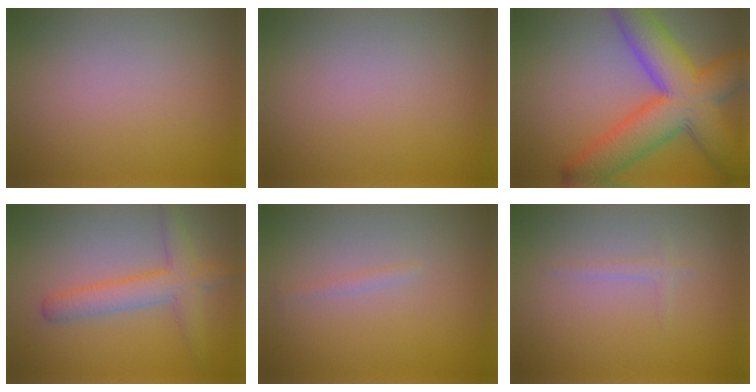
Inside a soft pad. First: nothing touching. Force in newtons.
{"total": 0.0}
{"total": 11.3, "press": 11.3, "slide": 0.4}
{"total": 4.2, "press": 4.2, "slide": 0.2}
{"total": 0.6, "press": 0.6, "slide": 0.0}
{"total": 0.9, "press": 0.9, "slide": 0.1}